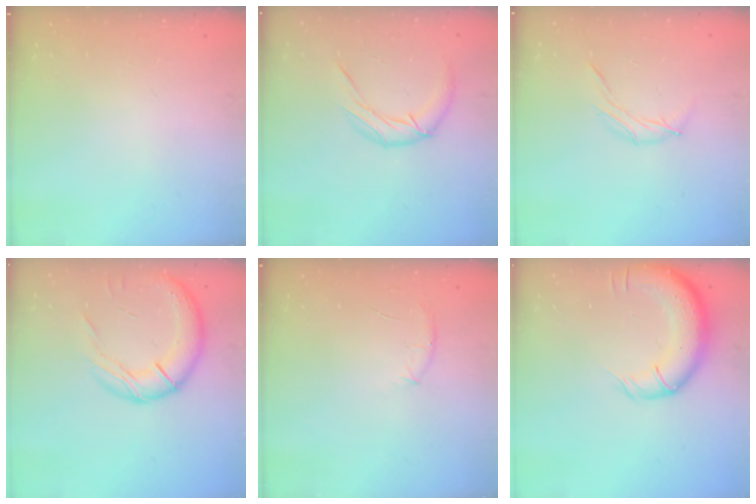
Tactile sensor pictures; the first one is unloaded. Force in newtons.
{"total": 11.3, "press": 11.2, "slide": 1.5}
{"total": 5.7, "press": 5.6, "slide": 0.9}
{"total": 19.8, "press": 19.6, "slide": 3.2}
{"total": 5.5, "press": 5.2, "slide": 1.5}
{"total": 13.3, "press": 12.8, "slide": 3.4}